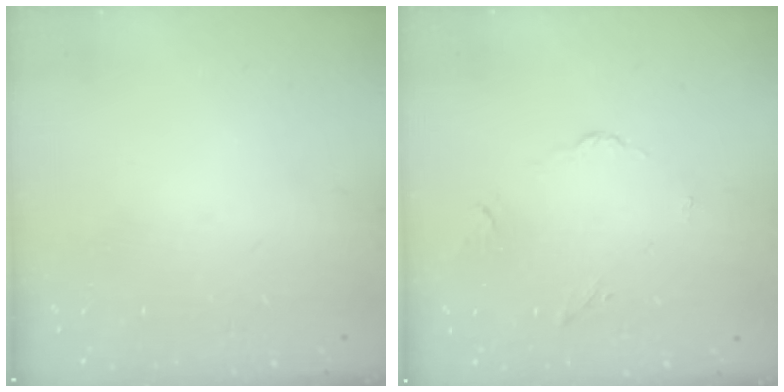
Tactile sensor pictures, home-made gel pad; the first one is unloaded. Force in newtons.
{"total": 2.7, "press": 2.7, "slide": 0.5}